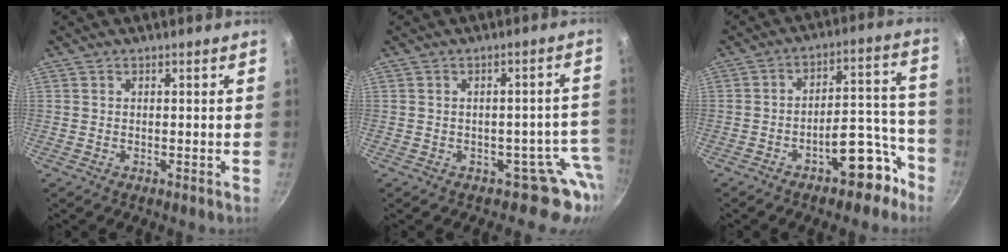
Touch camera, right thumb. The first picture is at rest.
{"total": 6.6, "force": [-3.2, 5.4, 1.9], "torque": [0.063, 0.049, -0.032]}
{"total": 11.5, "force": [-6.8, 5.2, 7.7], "torque": [-0.053, 0.085, -0.091]}